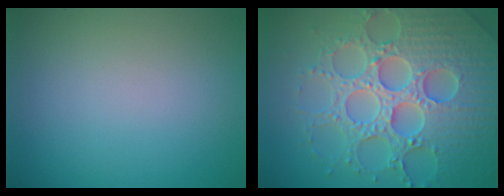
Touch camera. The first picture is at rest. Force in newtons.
{"total": 8.0, "press": 7.8, "slide": 1.7}